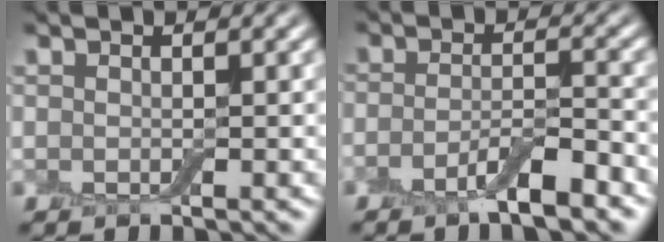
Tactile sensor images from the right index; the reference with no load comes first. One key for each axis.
{"total": 4.0, "fx": -2.5, "fy": 0.9, "fz": 3.0, "tx": -0.054, "ty": 0.003, "tz": -0.052}